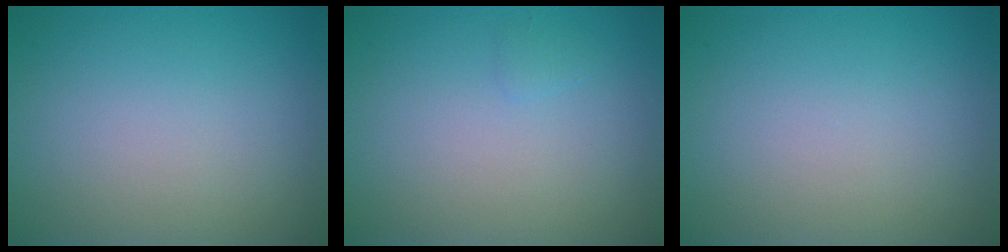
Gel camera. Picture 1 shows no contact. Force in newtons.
{"total": 0.5, "press": 0.5, "slide": 0.1}
{"total": 0.0}